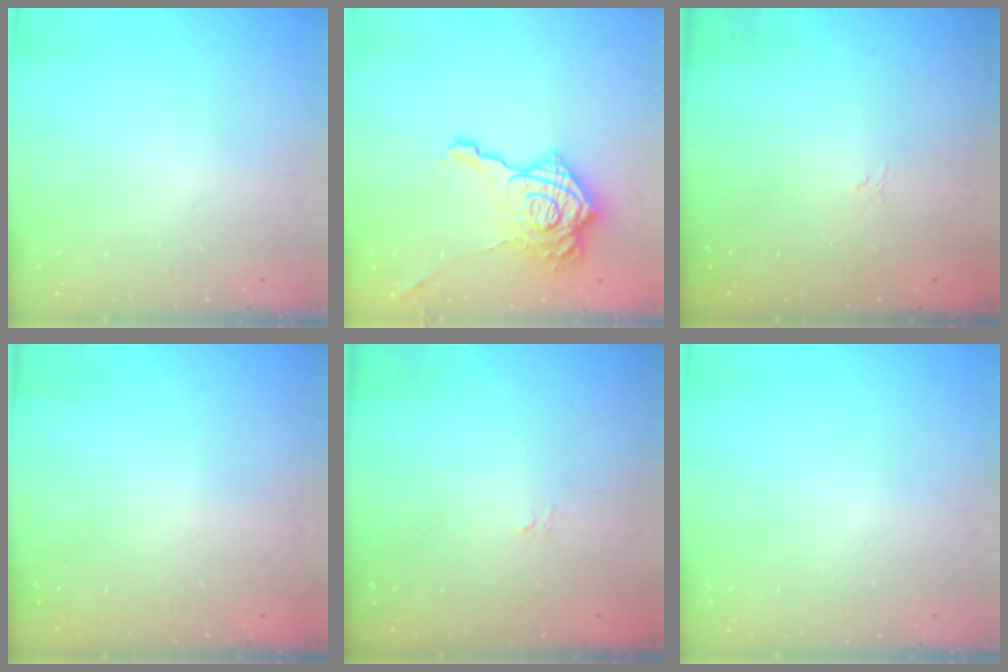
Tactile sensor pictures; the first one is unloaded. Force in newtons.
{"total": 20.8, "press": 20.7, "slide": 1.2}
{"total": 1.1, "press": 0.4, "slide": 1.1}
{"total": 2.3, "press": 2.2, "slide": 0.8}
{"total": 1.5, "press": 1.1, "slide": 1.0}
{"total": 0.0}